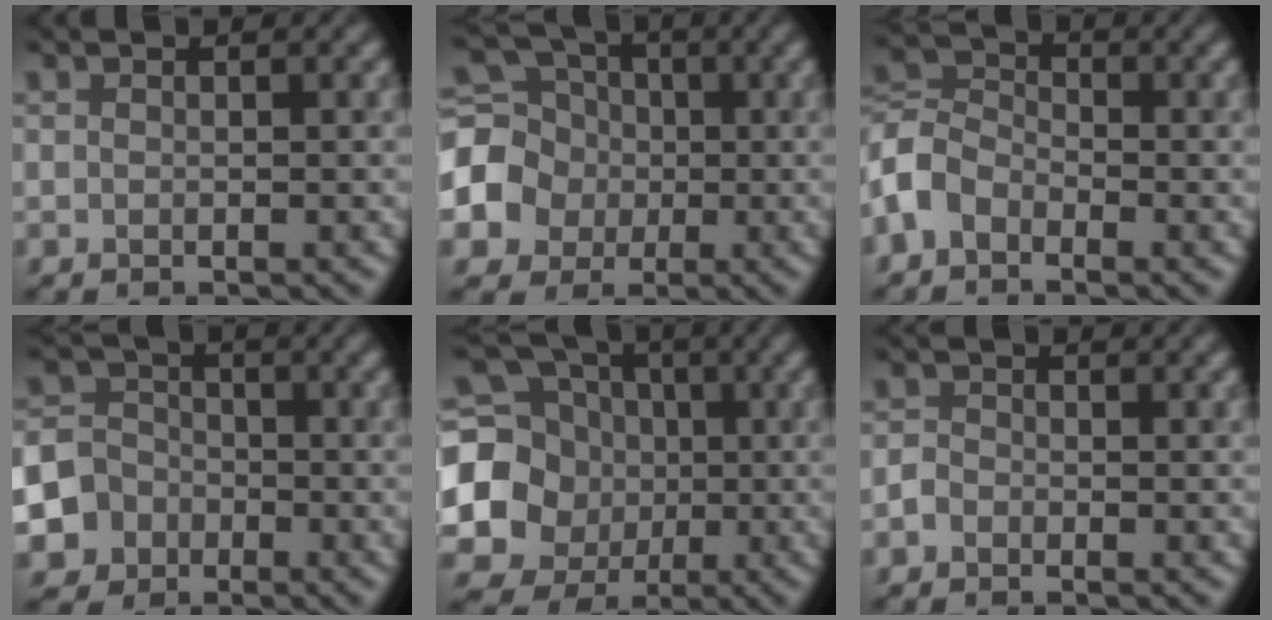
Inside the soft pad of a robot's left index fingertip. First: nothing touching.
{"total": 6.3, "force": [-1.2, 6.0, 1.7], "torque": [-0.032, -0.003, -0.045]}
{"total": 3.5, "force": [-2.4, 2.3, 1.3], "torque": [-0.027, 0.007, -0.060]}
{"total": 6.5, "force": [-3.6, 5.5, 0.4], "torque": [0.002, -0.011, -0.083]}
{"total": 12.2, "force": [-0.9, 11.6, 3.7], "torque": [-0.122, -0.002, -0.030]}
{"total": 1.1, "force": [-0.9, 0.5, -0.3], "torque": [0.009, 0.001, -0.019]}